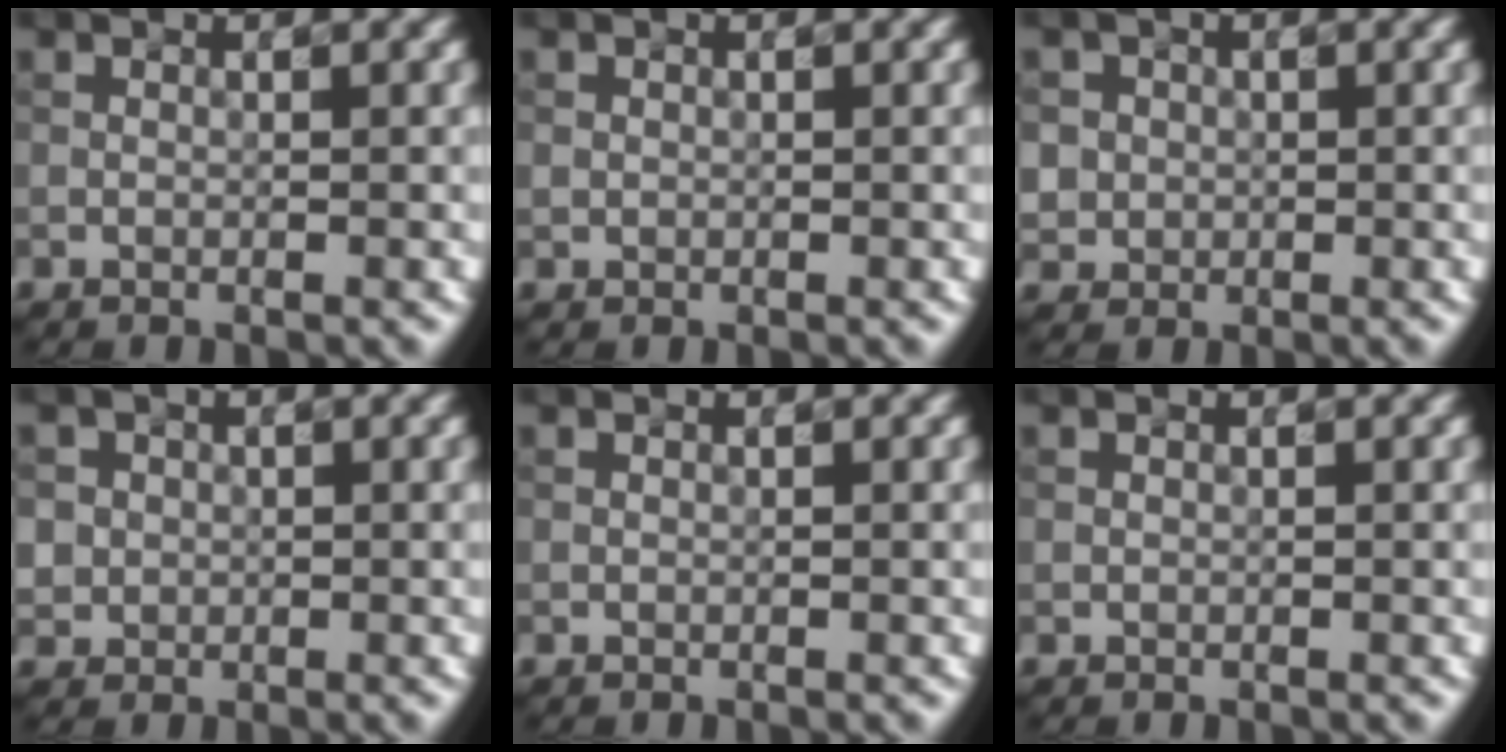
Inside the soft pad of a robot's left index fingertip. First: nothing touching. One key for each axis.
{"total": 0.6, "fx": 0.1, "fy": 0.6, "fz": 0.1, "tx": 0.004, "ty": -0.005, "tz": 0.002}
{"total": 3.2, "fx": 0.5, "fy": 3.0, "fz": 0.7, "tx": -0.012, "ty": 0.005, "tz": 0.011}
{"total": 2.7, "fx": 0.5, "fy": 2.6, "fz": 0.6, "tx": -0.008, "ty": 0.001, "tz": 0.014}
{"total": 0.0}
{"total": 0.0}